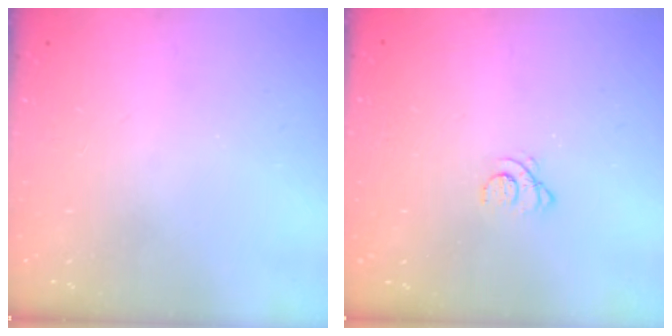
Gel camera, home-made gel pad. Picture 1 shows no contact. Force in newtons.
{"total": 1.2, "press": 1.2, "slide": 0.1}